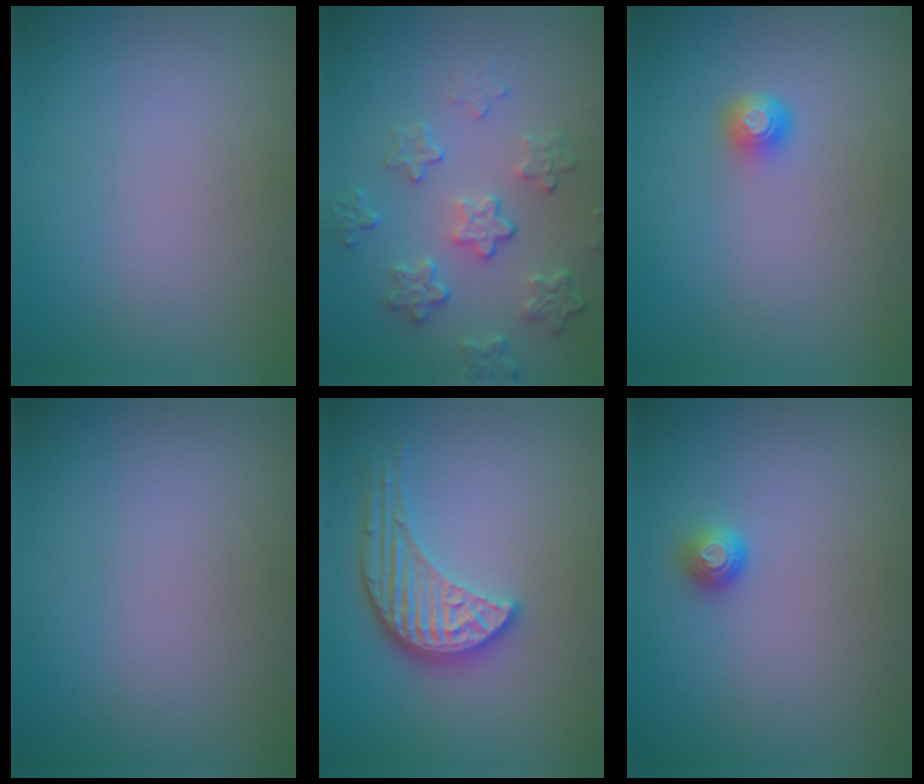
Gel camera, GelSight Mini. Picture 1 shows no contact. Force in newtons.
{"total": 4.1, "press": 3.3, "slide": 2.5}
{"total": 1.6, "press": 1.2, "slide": 1.2}
{"total": 0.0}
{"total": 4.3, "press": 3.6, "slide": 2.4}
{"total": 1.2, "press": 1.0, "slide": 0.6}